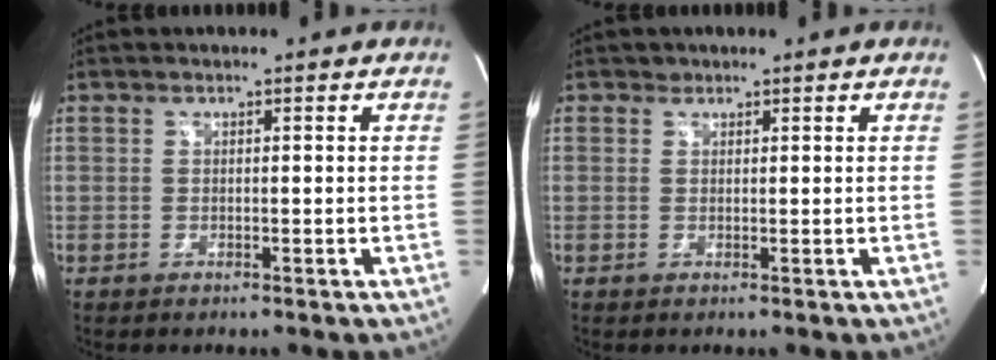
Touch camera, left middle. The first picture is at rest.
{"total": 0.7, "force": [0.6, 0.4, -0.1], "torque": [0.001, -0.003, 0.008]}